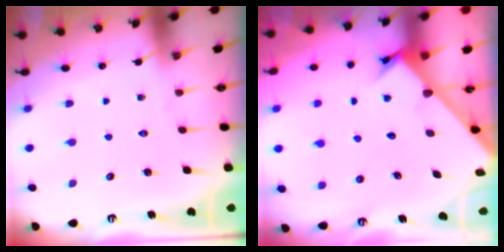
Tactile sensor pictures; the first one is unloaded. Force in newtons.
{"total": 2.4, "press": 2.4, "slide": 0.1}